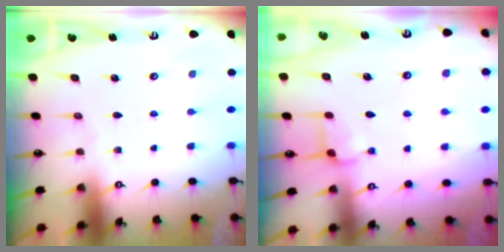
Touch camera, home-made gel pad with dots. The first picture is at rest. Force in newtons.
{"total": 2.5, "press": 2.5, "slide": 0.6}